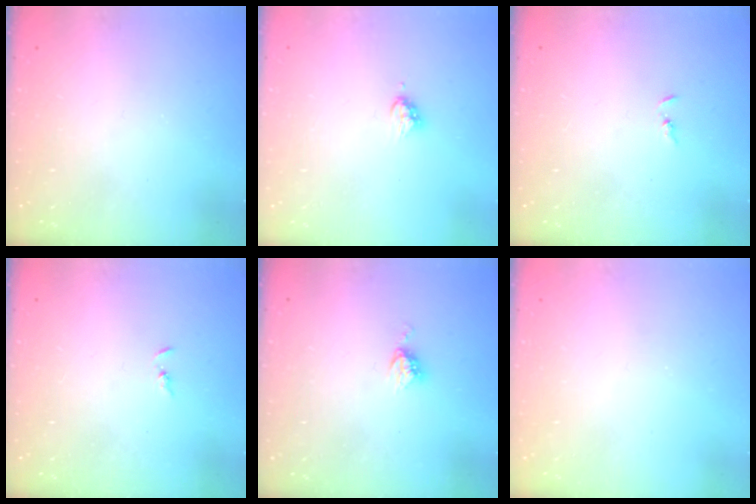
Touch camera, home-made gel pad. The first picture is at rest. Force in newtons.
{"total": 4.2, "press": 4.1, "slide": 0.5}
{"total": 1.3, "press": 1.2, "slide": 0.3}
{"total": 1.3, "press": 1.2, "slide": 0.3}
{"total": 4.4, "press": 4.4, "slide": 0.1}
{"total": 0.0}